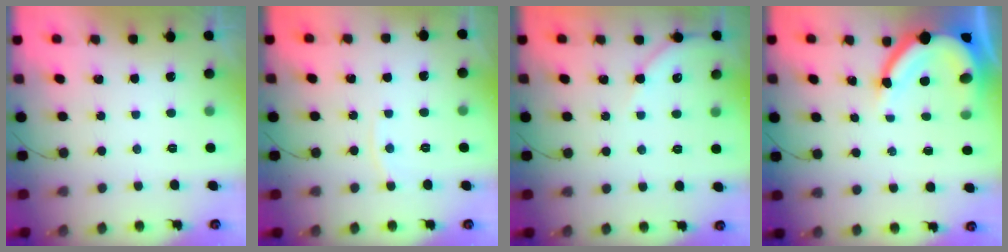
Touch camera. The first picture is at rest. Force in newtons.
{"total": 2.7, "press": 2.7, "slide": 0.4}
{"total": 5.1, "press": 5.1, "slide": 0.7}
{"total": 11.0, "press": 10.9, "slide": 1.5}